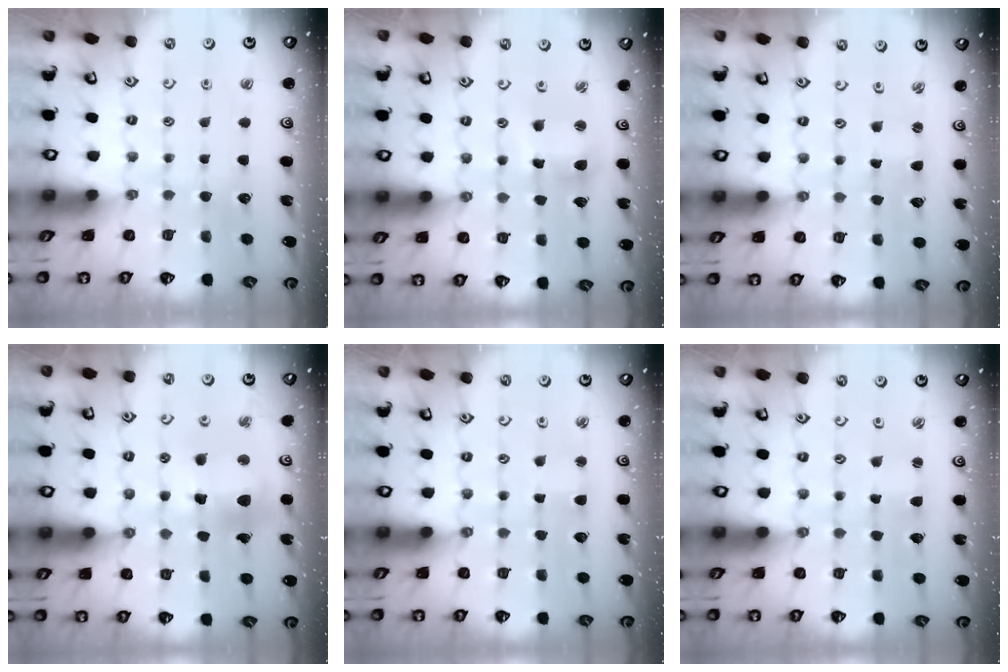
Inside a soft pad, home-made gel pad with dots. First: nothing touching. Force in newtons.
{"total": 6.5, "press": 6.4, "slide": 0.9}
{"total": 0.0}
{"total": 11.5, "press": 11.4, "slide": 1.2}
{"total": 2.8, "press": 2.8, "slide": 0.4}
{"total": 1.5, "press": 1.5, "slide": 0.2}